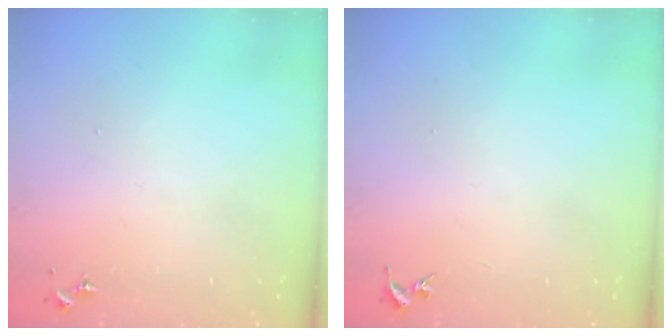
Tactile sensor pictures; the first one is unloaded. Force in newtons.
{"total": 0.0}